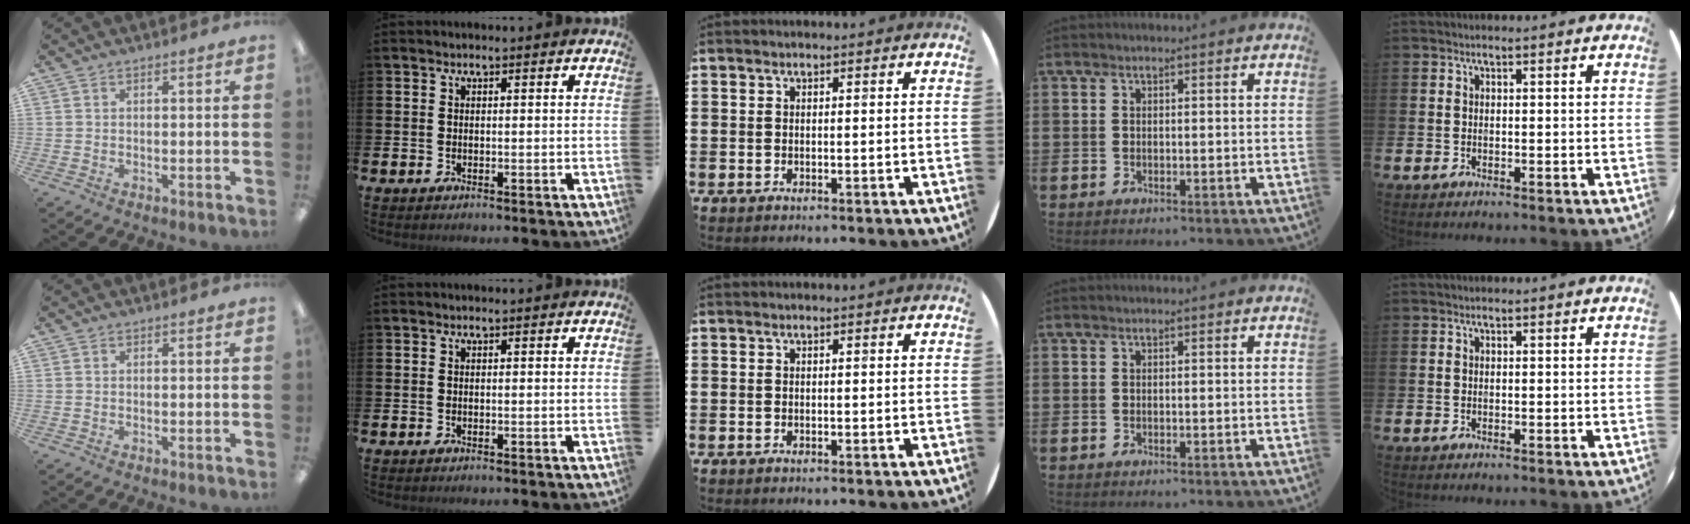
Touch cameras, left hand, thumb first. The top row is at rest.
{}